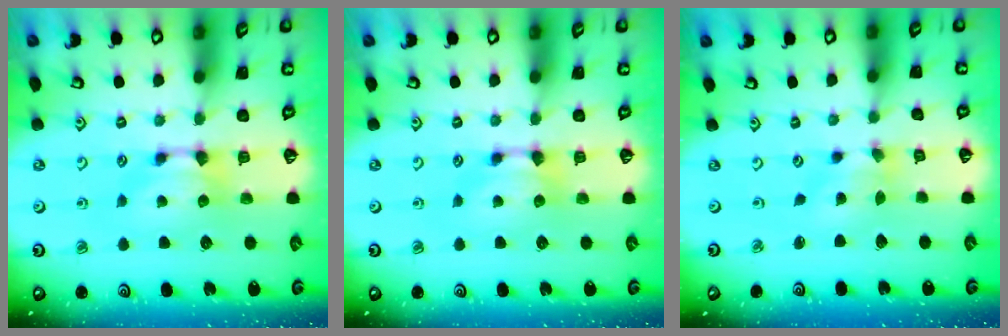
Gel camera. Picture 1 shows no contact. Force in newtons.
{"total": 0.0}
{"total": 1.9, "press": 1.4, "slide": 1.3}